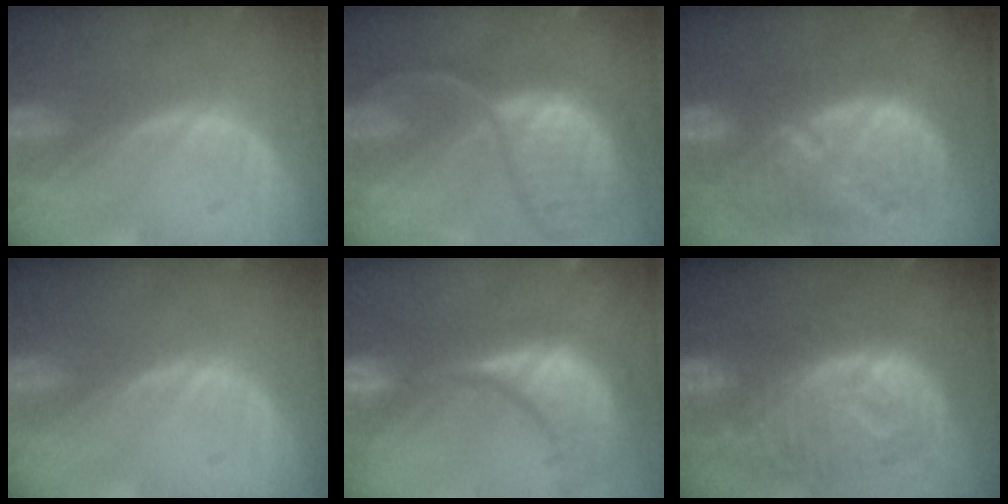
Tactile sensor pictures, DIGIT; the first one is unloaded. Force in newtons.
{"total": 12.1, "press": 9.9, "slide": 7.0}
{"total": 12.1, "press": 11.2, "slide": 4.6}
{"total": 0.0}
{"total": 15.3, "press": 12.1, "slide": 9.5}
{"total": 12.3, "press": 10.6, "slide": 6.1}